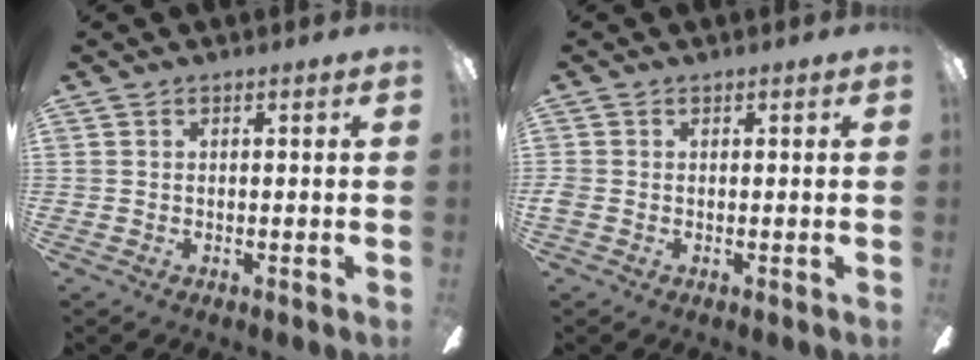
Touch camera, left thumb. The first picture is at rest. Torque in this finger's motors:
{"motor_torque": [-0.44, 0.43, 0.04, -0.01, 0.00]}